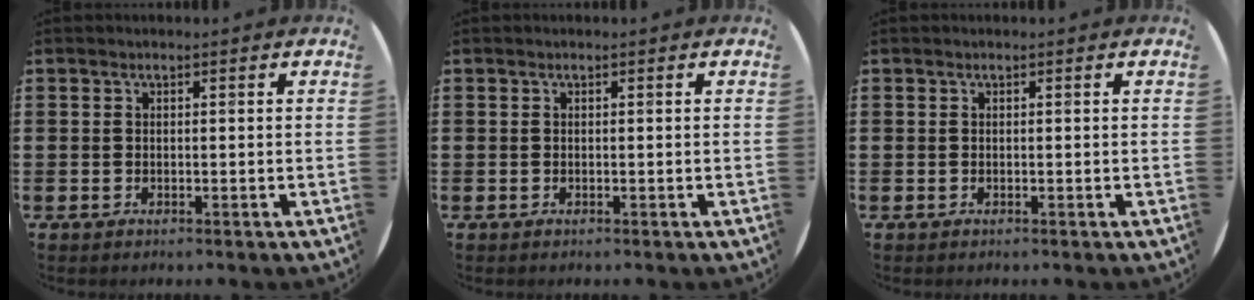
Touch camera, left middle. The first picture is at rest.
{"total": 0.0}
{"total": 0.0}